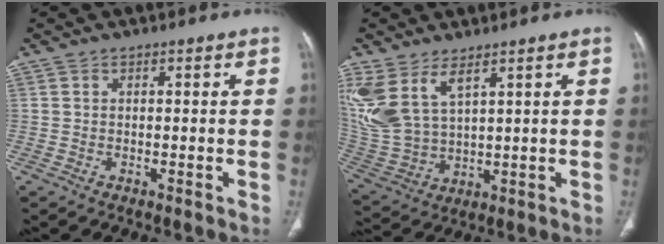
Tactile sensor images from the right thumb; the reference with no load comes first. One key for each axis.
{"total": 14.0, "fx": 6.8, "fy": 7.6, "fz": 9.6, "tx": -0.219, "ty": -0.020, "tz": 0.158}